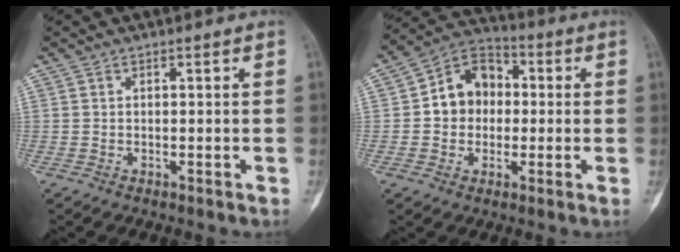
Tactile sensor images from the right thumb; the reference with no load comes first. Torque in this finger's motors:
{"motor_torque": [0.19, 0.09, 0.99, -0.20, 0.07]}